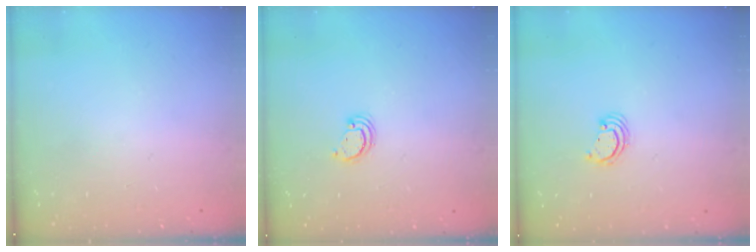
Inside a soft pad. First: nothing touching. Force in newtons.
{"total": 2.6, "press": 2.6, "slide": 0.2}
{"total": 2.2, "press": 2.2, "slide": 0.2}